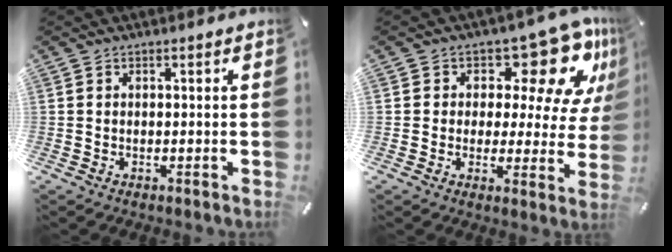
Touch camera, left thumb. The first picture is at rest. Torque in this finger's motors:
{"motor_torque": [0.57, 0.59, 0.39, 0.07, -0.02]}